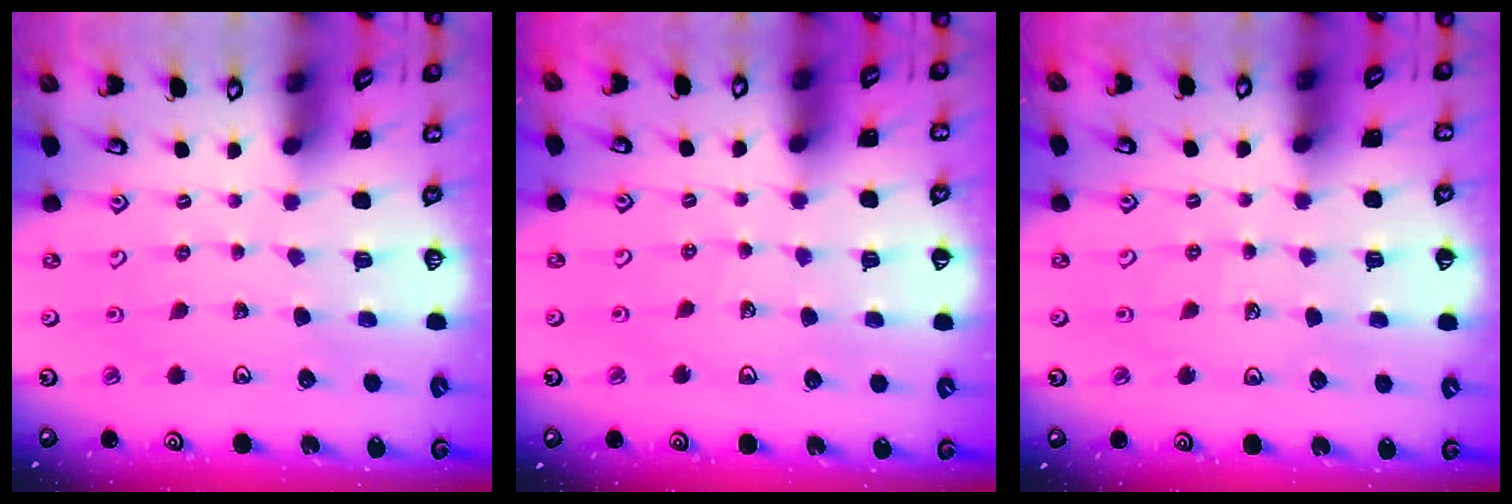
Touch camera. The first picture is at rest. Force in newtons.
{"total": 3.9, "press": 3.5, "slide": 1.8}
{"total": 4.5, "press": 4.5, "slide": 0.7}